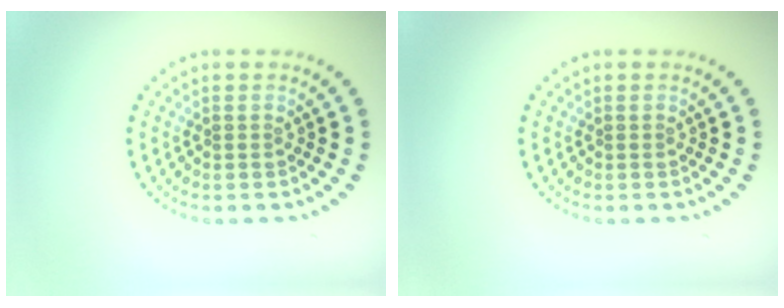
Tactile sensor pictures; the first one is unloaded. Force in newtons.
{"total": 0.0}